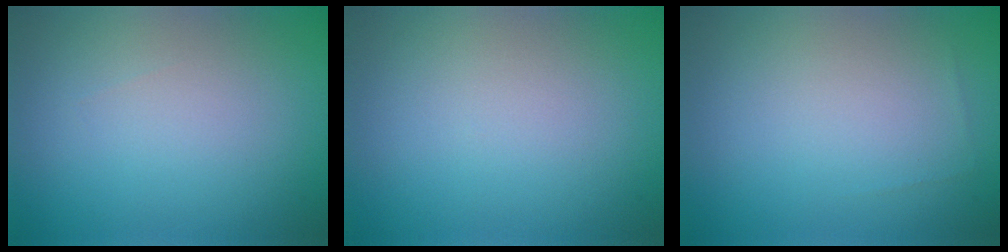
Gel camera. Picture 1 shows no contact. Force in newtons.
{"total": 0.0}
{"total": 0.0}